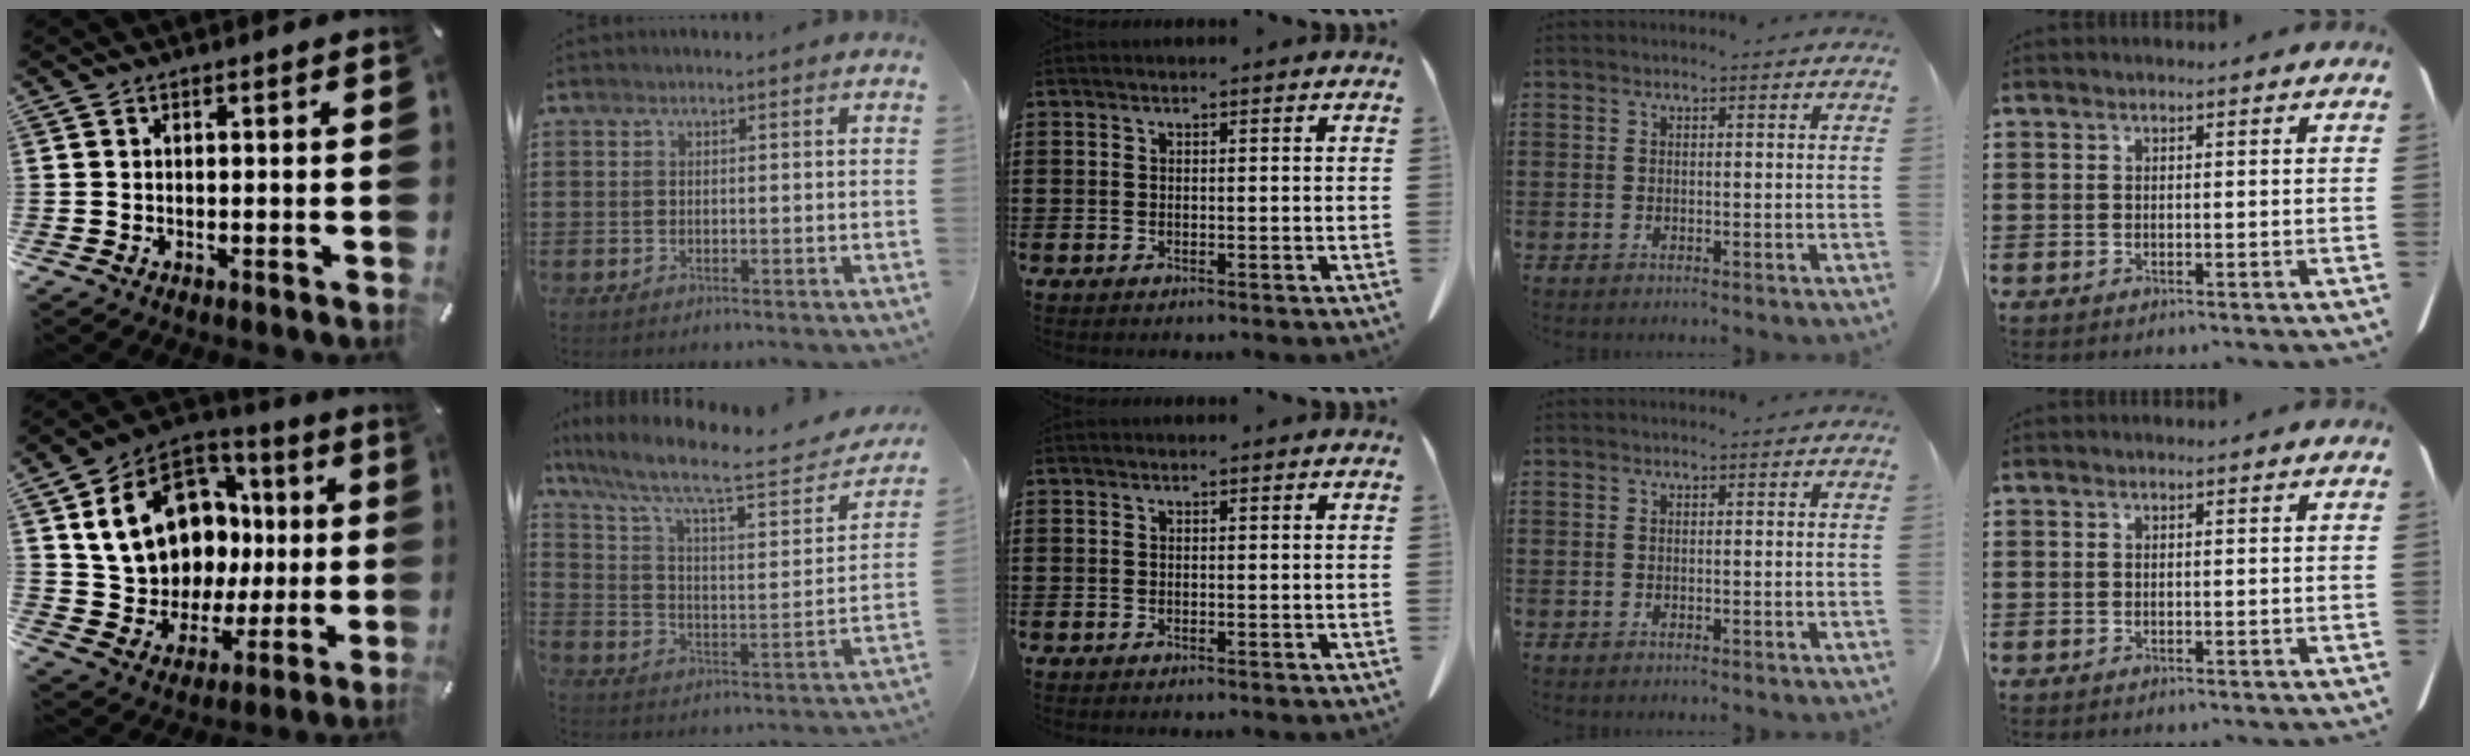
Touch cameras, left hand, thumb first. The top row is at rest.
{"thumb": {"total": 19.1, "force": [4.6, 15.5, 10.3], "torque": [-0.189, -0.020, 0.102]}, "index": {"total": 10.0, "force": [7.3, 1.9, 6.5], "torque": [-0.146, -0.045, 0.117]}}